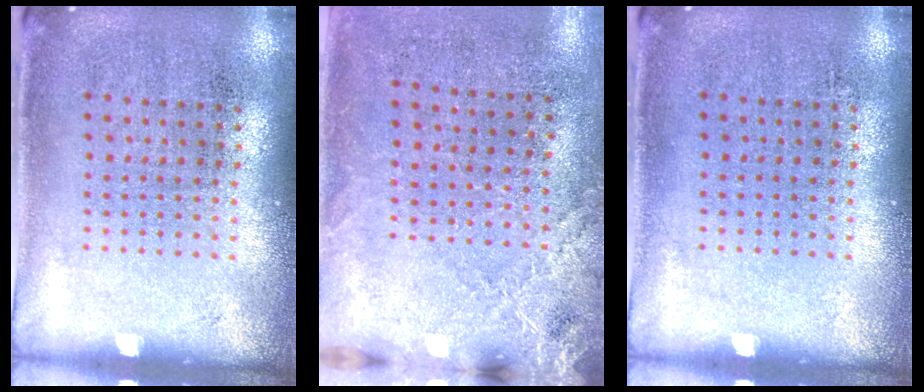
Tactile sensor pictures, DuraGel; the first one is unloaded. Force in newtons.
{"total": 2.6, "press": 2.3, "slide": 1.1}
{"total": 0.0}